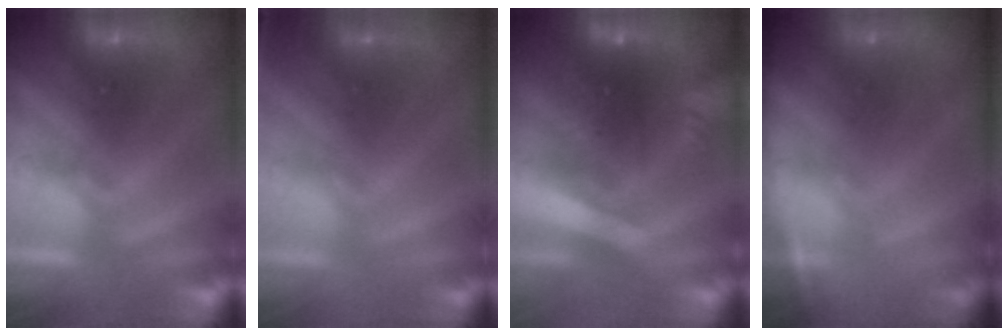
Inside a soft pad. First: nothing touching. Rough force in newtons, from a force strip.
{"total": 2.5}
{"total": 7.6}
{"total": 5.7}